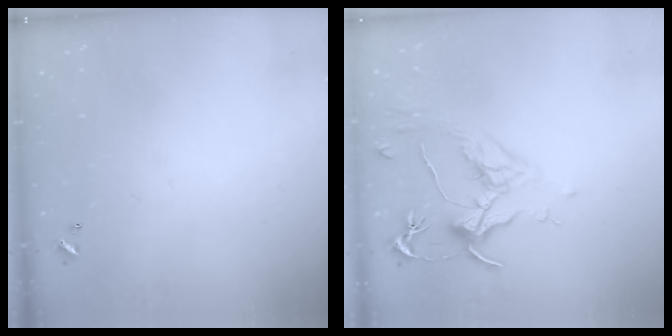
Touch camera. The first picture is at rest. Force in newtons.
{"total": 1.7, "press": 1.4, "slide": 0.9}